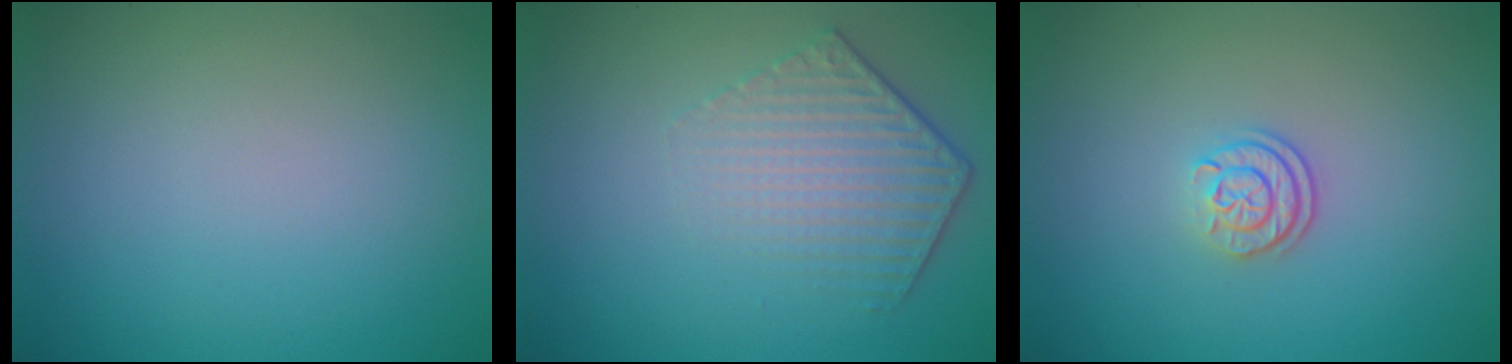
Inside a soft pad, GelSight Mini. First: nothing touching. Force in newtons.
{"total": 4.3, "press": 3.1, "slide": 3.1}
{"total": 2.1, "press": 1.7, "slide": 1.3}